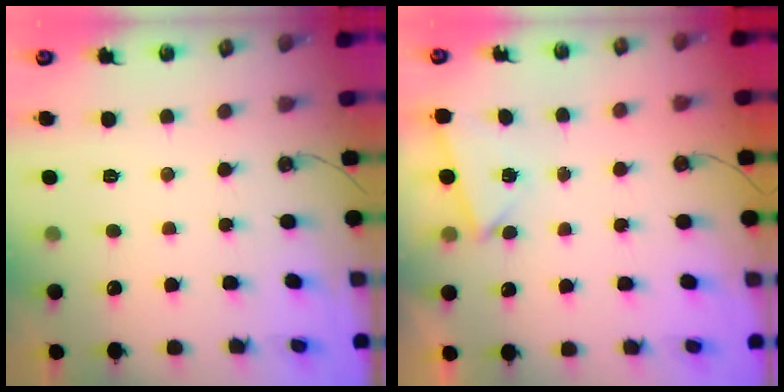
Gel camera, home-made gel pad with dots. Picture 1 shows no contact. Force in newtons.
{"total": 2.8, "press": 1.5, "slide": 2.3}